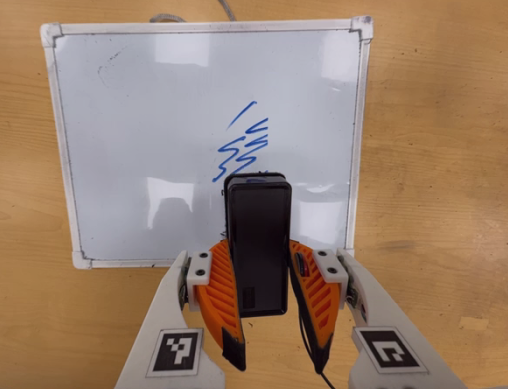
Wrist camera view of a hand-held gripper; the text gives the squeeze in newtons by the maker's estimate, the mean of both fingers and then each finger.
{"total": 5.9, "left": 5.2, "right": 6.6}